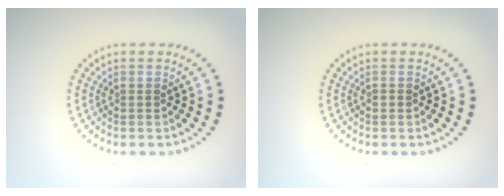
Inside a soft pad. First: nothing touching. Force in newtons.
{"total": 0.5, "press": 0.5, "slide": 0.1}